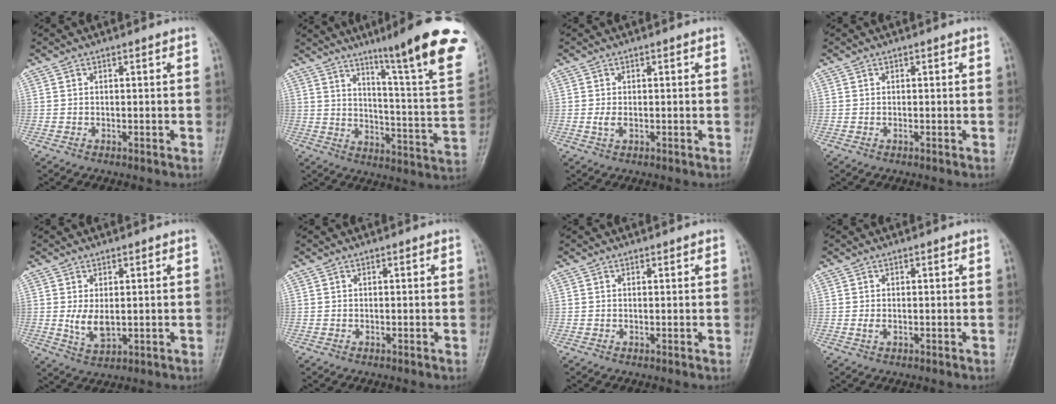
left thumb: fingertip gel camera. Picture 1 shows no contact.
{"total": 23.5, "force": [15.1, 2.1, 17.9], "torque": [-0.224, -0.075, 0.210]}
{"total": 2.0, "force": [-0.1, 1.2, 1.6], "torque": [-0.031, -0.004, -0.004]}
{"total": 0.5, "force": [0.0, 0.3, 0.4], "torque": [-0.004, 0.000, 0.000]}
{"total": 5.1, "force": [0.4, 3.0, 4.1], "torque": [-0.069, -0.016, 0.014]}
{"total": 0.0}
{"total": 0.6, "force": [0.5, 0.4, 0.2], "torque": [0.004, -0.002, 0.003]}
{"total": 1.4, "force": [0.1, 0.9, 1.1], "torque": [-0.018, -0.001, -0.001]}